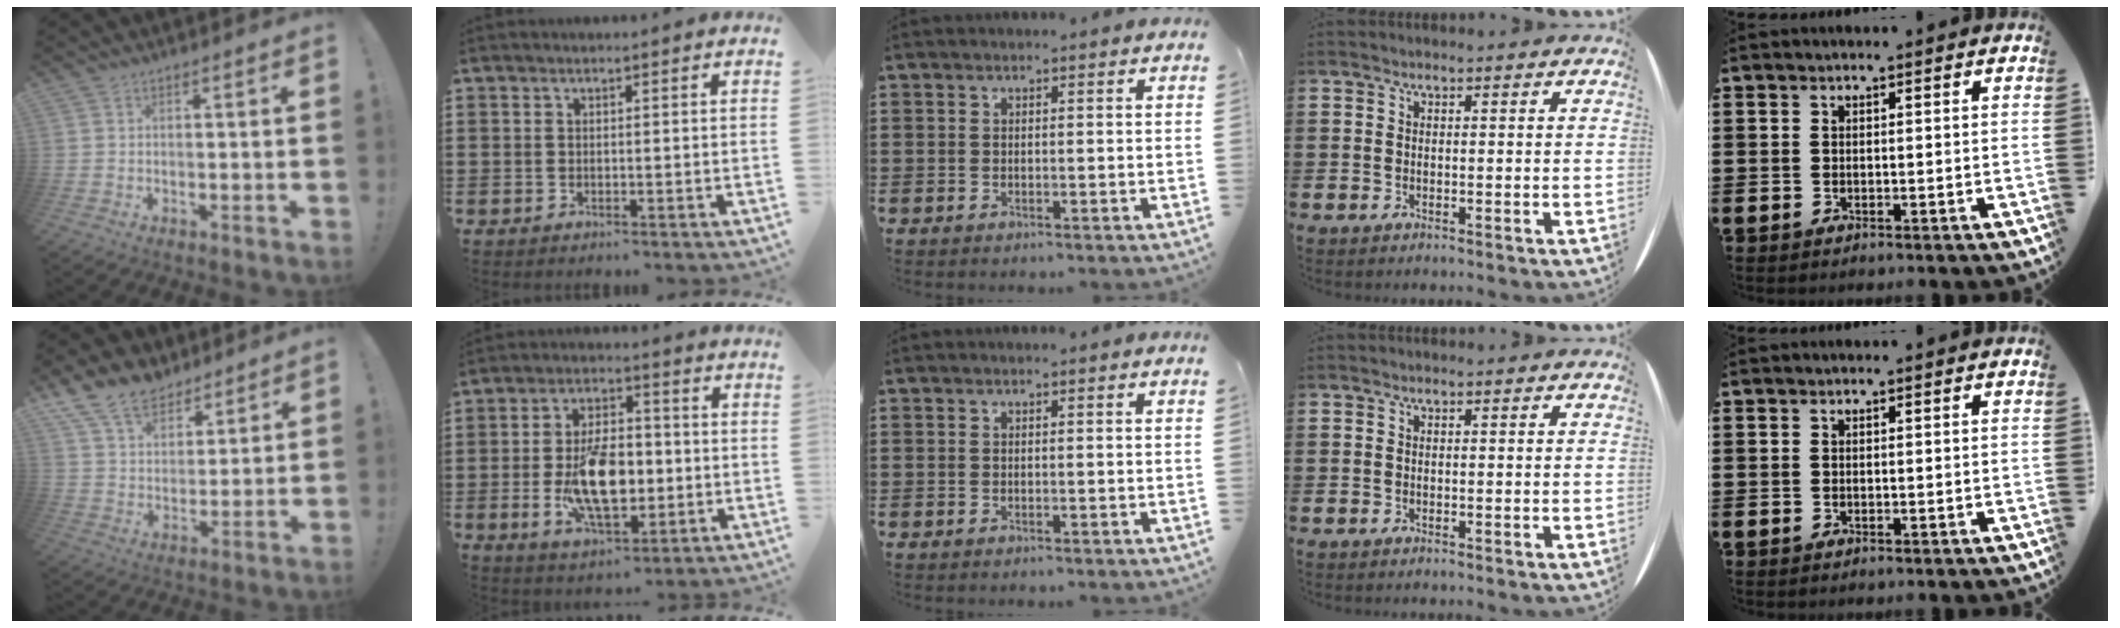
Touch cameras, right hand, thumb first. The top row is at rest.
{"thumb": {"total": 12.3, "force": [8.9, 7.2, 4.4], "torque": [-0.084, -0.055, 0.173]}, "index": {"total": 12.0, "force": [-2.0, 6.1, 10.2], "torque": [-0.192, -0.007, -0.037]}}